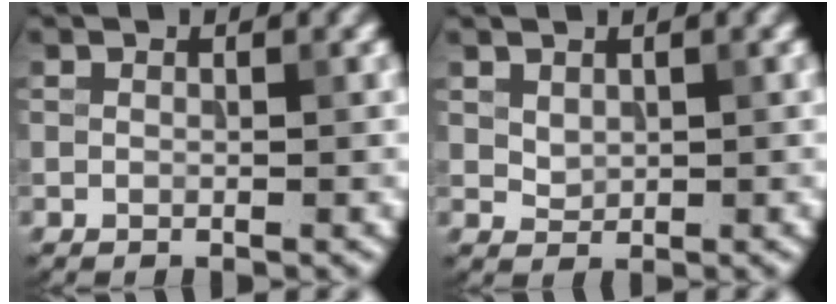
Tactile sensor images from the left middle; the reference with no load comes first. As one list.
[{"total": 1.0, "force": [0.6, 0.7, 0.5], "torque": [-0.011, -0.002, 0.018]}]